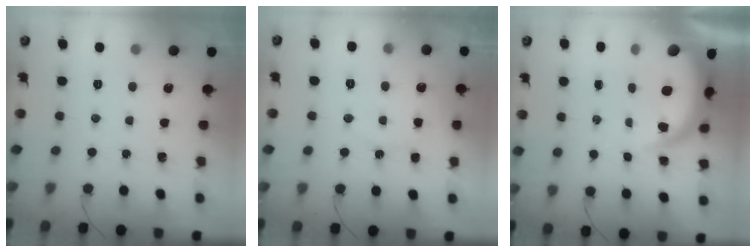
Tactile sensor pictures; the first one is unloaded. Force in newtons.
{"total": 6.9, "press": 6.9, "slide": 0.3}
{"total": 6.7, "press": 6.7, "slide": 0.7}